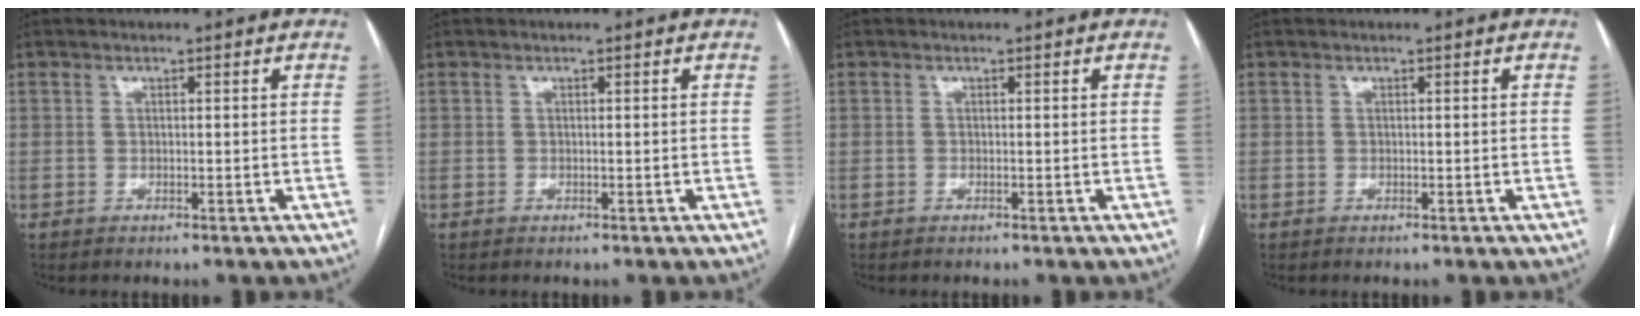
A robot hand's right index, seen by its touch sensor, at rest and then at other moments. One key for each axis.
{"total": 0.0}
{"total": 0.0}
{"total": 0.0}